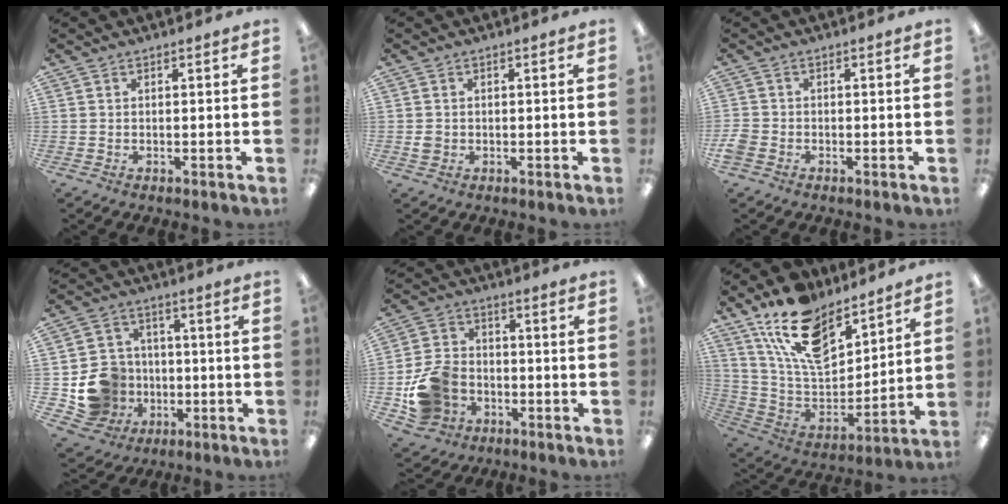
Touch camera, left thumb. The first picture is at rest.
{"total": 1.8, "force": [-0.2, 1.7, 0.6], "torque": [-0.011, 0.003, -0.006]}
{"total": 2.5, "force": [-1.4, 1.8, 1.1], "torque": [-0.023, 0.002, -0.026]}
{"total": 12.4, "force": [-2.9, 11.4, 3.8], "torque": [-0.092, 0.027, -0.037]}
{"total": 12.6, "force": [-4.6, 10.3, 5.7], "torque": [-0.125, 0.038, -0.076]}
{"total": 18.6, "force": [12.9, 9.3, 9.7], "torque": [-0.190, -0.067, 0.236]}